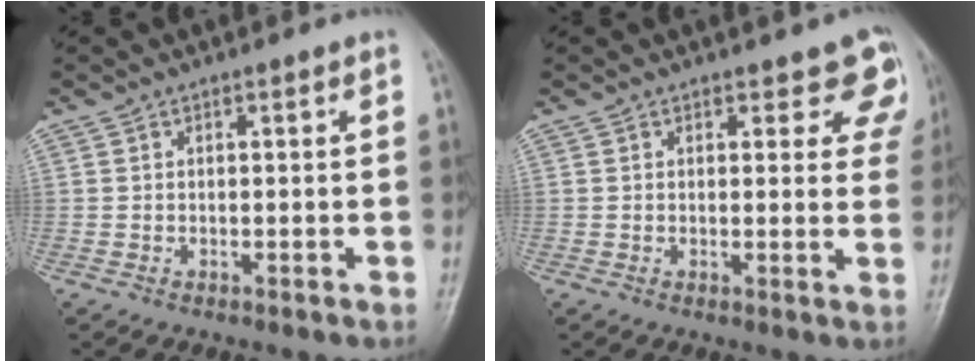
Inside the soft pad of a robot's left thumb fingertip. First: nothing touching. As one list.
[{"total": 6.0, "force": [4.5, 3.0, 2.6], "torque": [0.014, -0.021, 0.035]}]